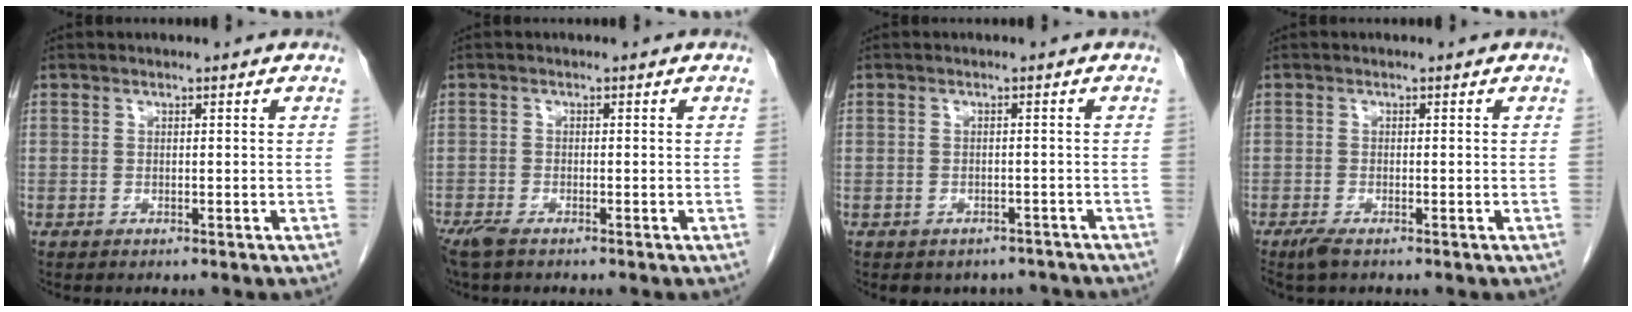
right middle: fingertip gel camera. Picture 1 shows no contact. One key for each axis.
{"total": 2.8, "fx": -2.2, "fy": 0.6, "fz": 1.7, "tx": -0.041, "ty": -0.010, "tz": -0.042}
{"total": 5.0, "fx": -4.3, "fy": 2.5, "fz": 0.2, "tx": 0.011, "ty": 0.012, "tz": -0.048}
{"total": 1.9, "fx": -1.3, "fy": 0.2, "fz": 1.3, "tx": -0.033, "ty": -0.008, "tz": -0.026}